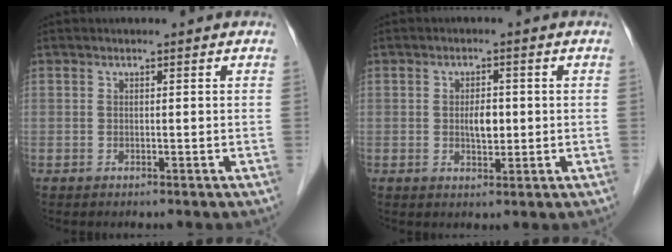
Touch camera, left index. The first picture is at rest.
{"total": 3.1, "force": [-0.1, 1.5, 2.7], "torque": [-0.047, 0.001, -0.001]}